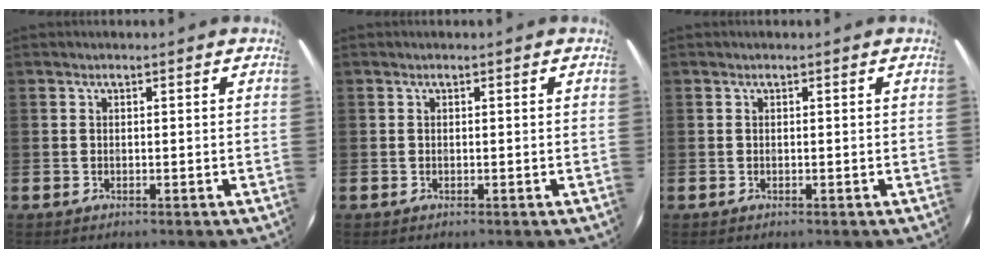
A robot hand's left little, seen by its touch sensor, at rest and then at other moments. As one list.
[{"total": 0.0}, {"total": 0.0}]